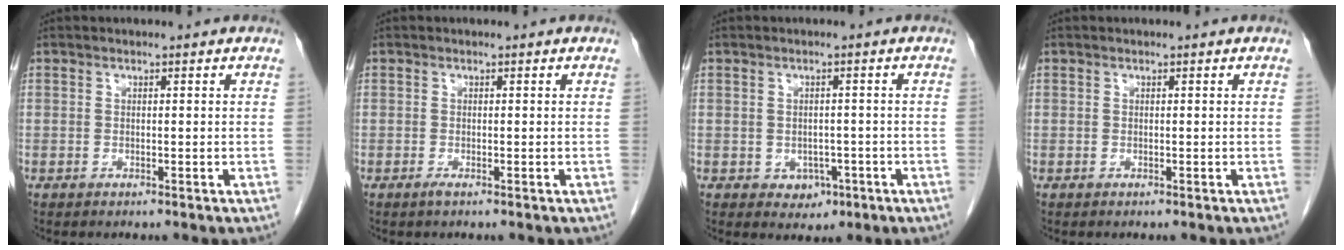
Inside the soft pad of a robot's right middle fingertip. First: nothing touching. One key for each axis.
{"total": 0.5, "fx": -0.4, "fy": 0.0, "fz": 0.4, "tx": -0.008, "ty": -0.002, "tz": -0.007}
{"total": 3.1, "fx": -1.3, "fy": 2.3, "fz": 1.5, "tx": -0.015, "ty": 0.003, "tz": -0.007}
{"total": 0.0}